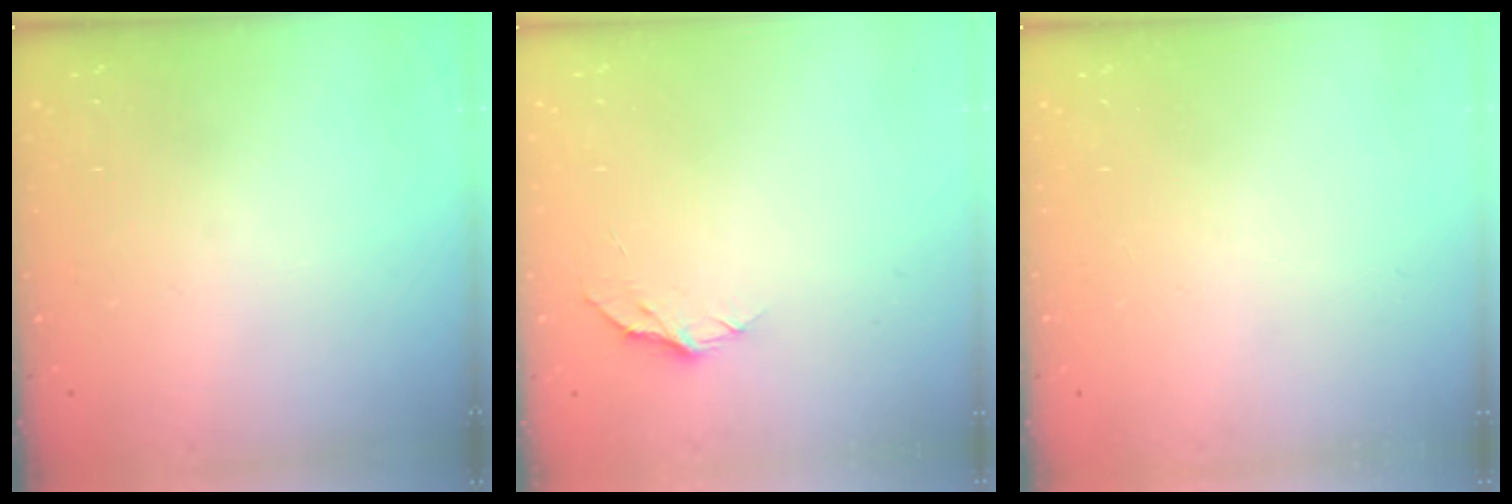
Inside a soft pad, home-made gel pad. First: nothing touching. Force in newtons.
{"total": 5.1, "press": 5.1, "slide": 0.2}
{"total": 0.0}